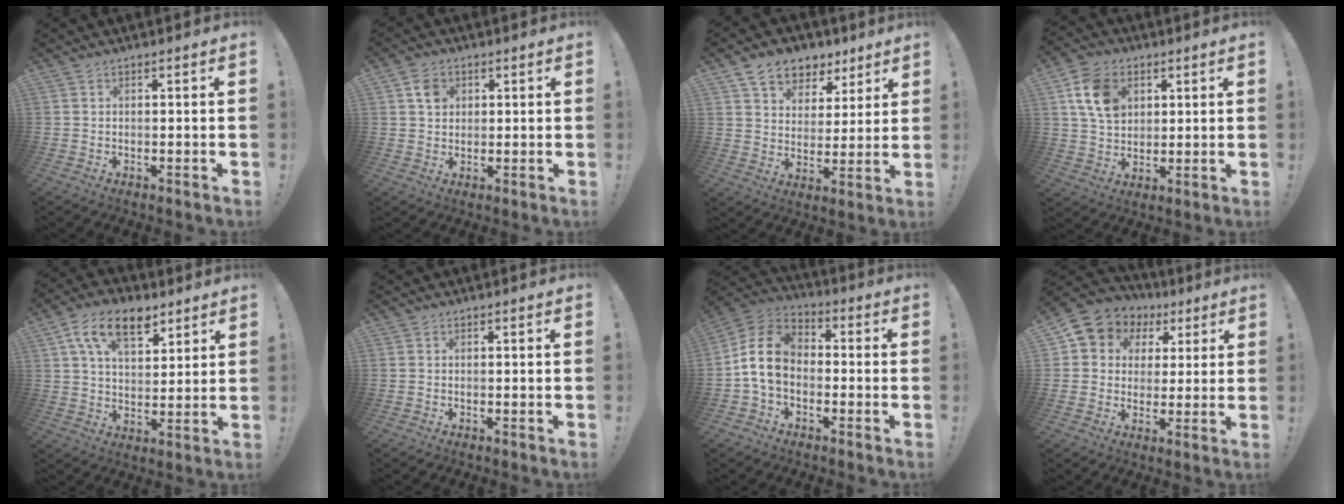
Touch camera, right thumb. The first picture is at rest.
{"total": 4.6, "force": [2.0, 3.8, 1.6], "torque": [-0.011, -0.005, 0.033]}
{"total": 10.8, "force": [7.3, 7.2, 3.4], "torque": [-0.061, -0.041, 0.142]}
{"total": 12.6, "force": [4.8, 9.5, 6.7], "torque": [-0.105, 0.001, 0.097]}
{"total": 13.4, "force": [7.5, 7.2, 8.5], "torque": [-0.140, -0.021, 0.137]}
{"total": 0.0}
{"total": 12.6, "force": [-0.6, 9.1, 8.7], "torque": [-0.167, 0.021, -0.003]}
{"total": 8.6, "force": [3.5, 7.5, 2.3], "torque": [-0.046, -0.021, 0.071]}